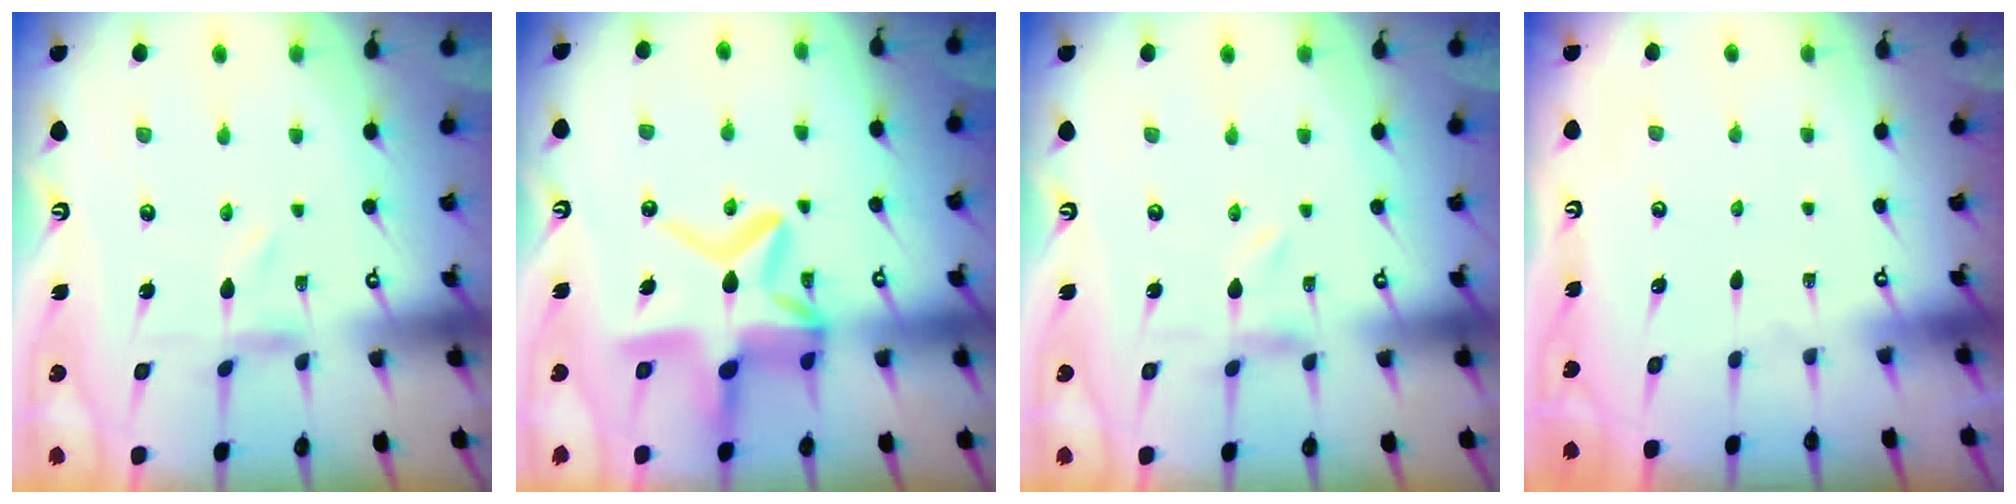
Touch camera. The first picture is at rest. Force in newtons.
{"total": 16.1, "press": 16.1, "slide": 1.6}
{"total": 0.0}
{"total": 0.0}